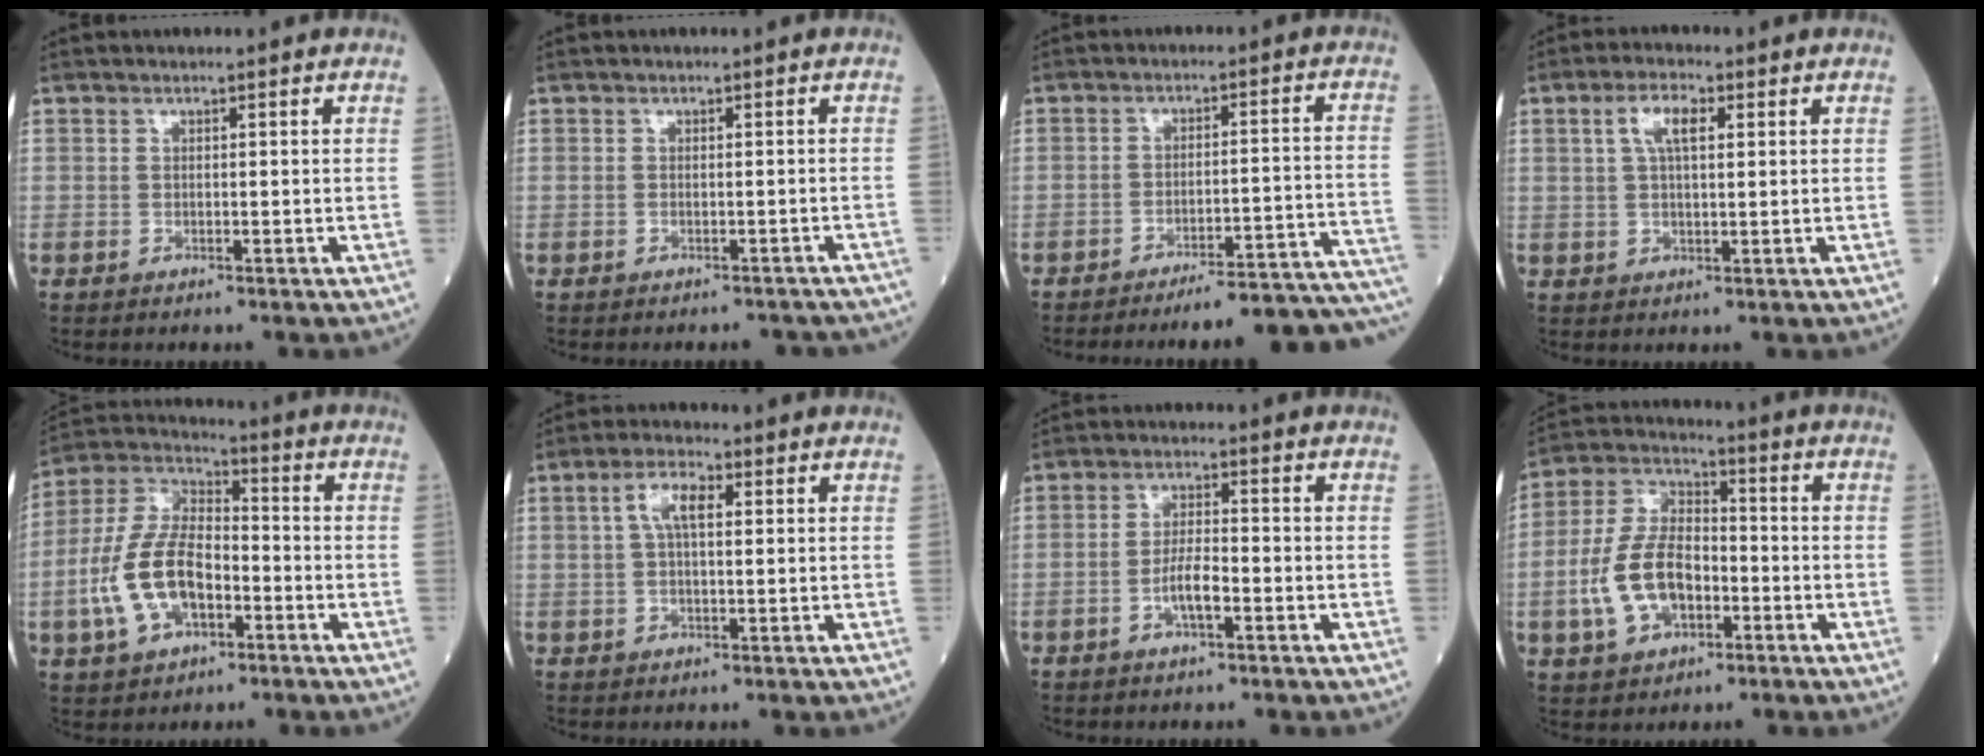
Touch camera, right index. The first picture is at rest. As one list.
[{"total": 5.1, "force": [-4.5, 2.2, 0.7], "torque": [0.001, 0.003, -0.044]}, {"total": 16.4, "force": [-15.6, -0.7, 5.0], "torque": [-0.007, 0.022, -0.195]}, {"total": 4.9, "force": [1.8, 1.5, 4.3], "torque": [-0.092, 0.011, 0.036]}, {"total": 13.6, "force": [-3.8, 7.1, 11.0], "torque": [-0.249, 0.017, -0.069]}, {"total": 4.9, "force": [1.4, 1.6, 4.4], "torque": [-0.092, 0.014, 0.028]}, {"total": 4.5, "force": [-1.6, 1.0, 4.0], "torque": [-0.079, 0.004, -0.032]}, {"total": 11.9, "force": [-3.1, 6.7, 9.3], "torque": [-0.208, 0.018, -0.056]}]